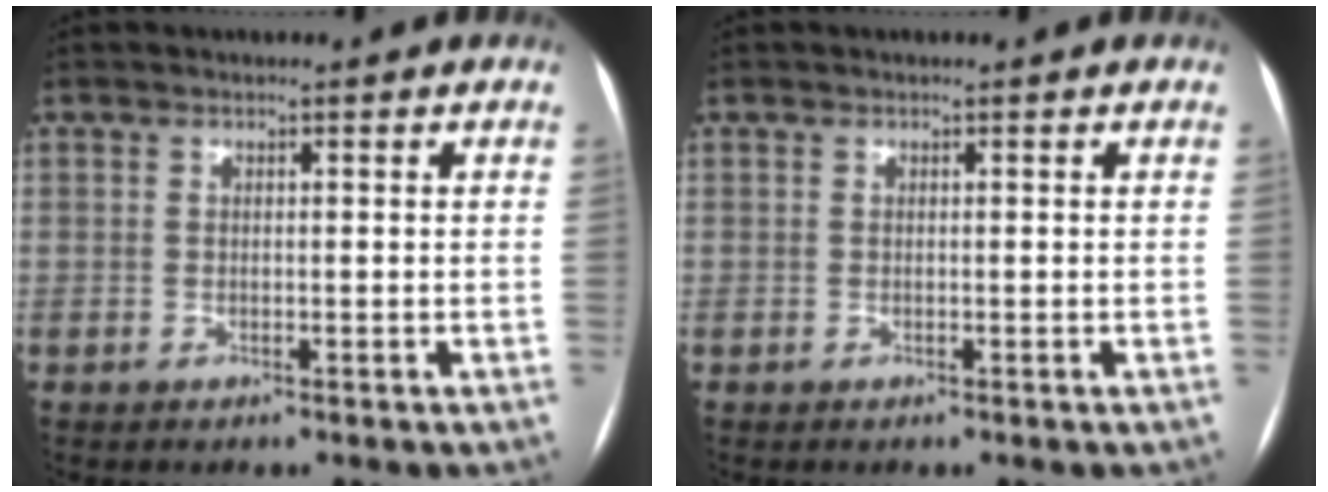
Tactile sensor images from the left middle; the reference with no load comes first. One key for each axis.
{"total": 0.0}